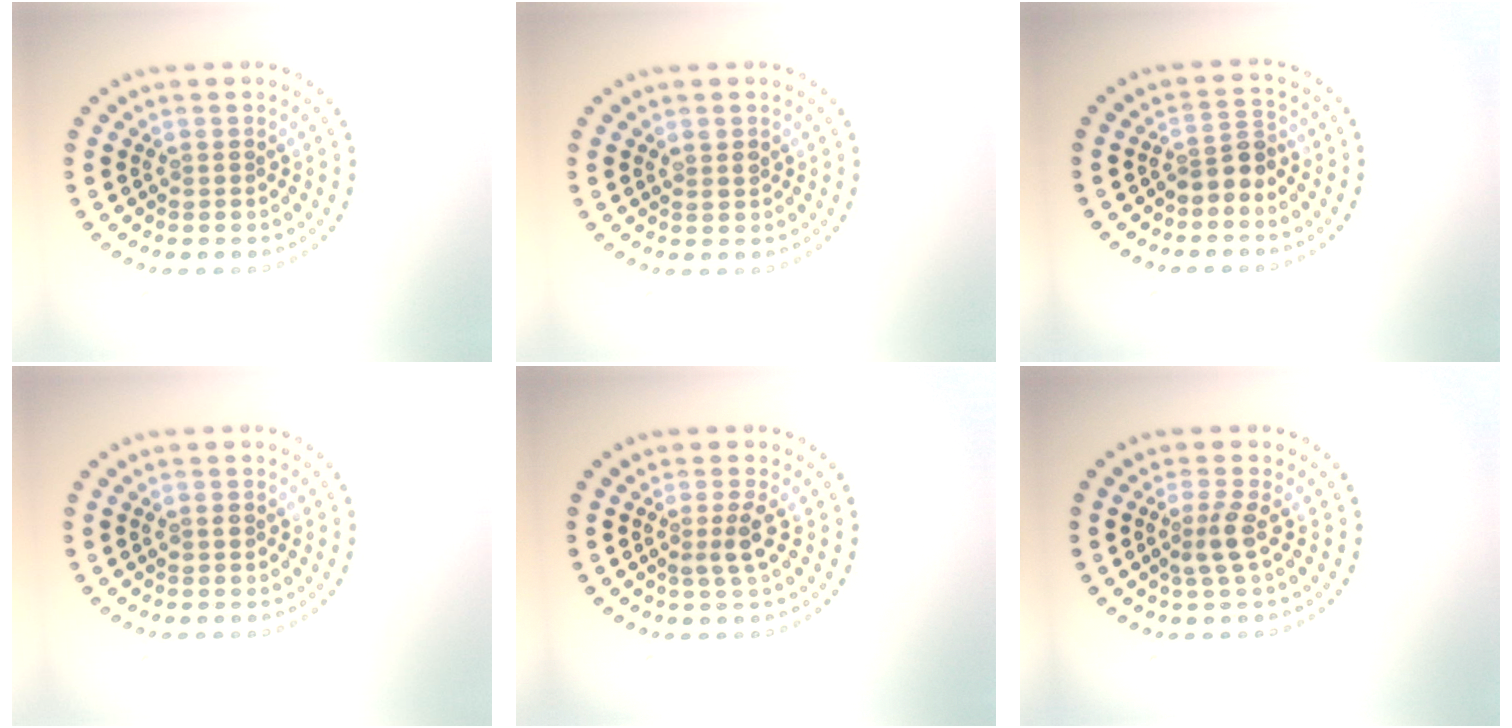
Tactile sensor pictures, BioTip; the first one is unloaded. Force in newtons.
{"total": 0.9, "press": 0.9, "slide": 0.2}
{"total": 2.3, "press": 1.9, "slide": 1.4}
{"total": 1.0, "press": 0.9, "slide": 0.3}
{"total": 2.0, "press": 1.5, "slide": 1.3}
{"total": 2.2, "press": 1.8, "slide": 1.3}